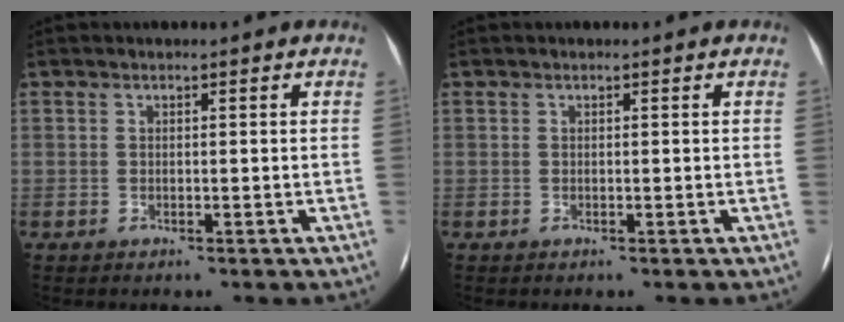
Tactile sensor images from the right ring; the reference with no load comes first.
{"total": 0.0}